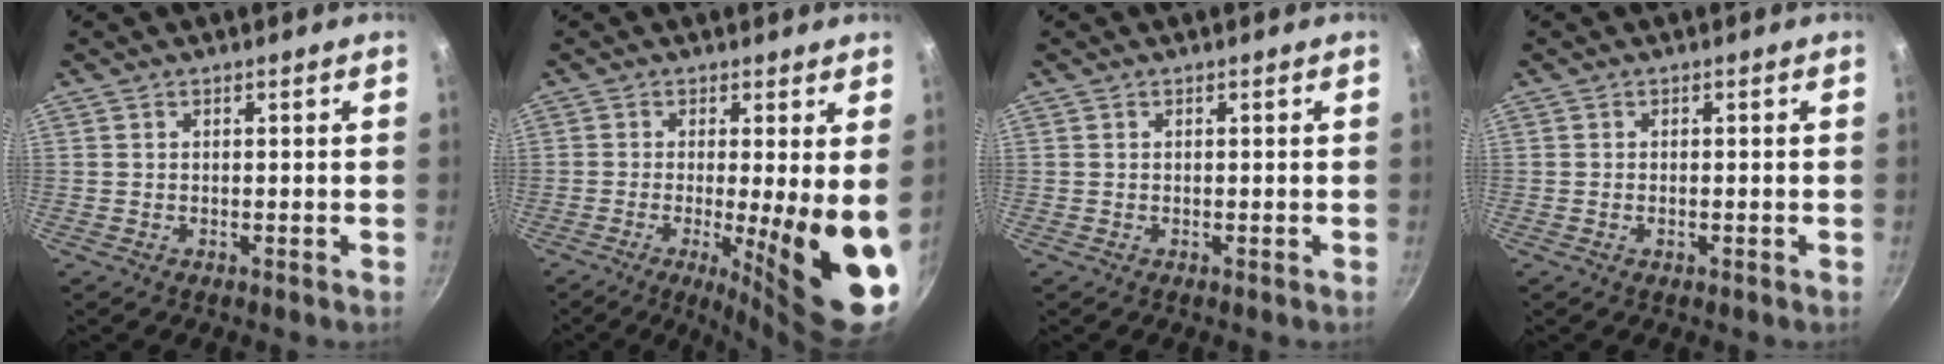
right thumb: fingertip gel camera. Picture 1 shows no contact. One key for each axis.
{"total": 14.3, "fx": -1.7, "fy": 2.4, "fz": 14.0, "tx": -0.180, "ty": -0.028, "tz": -0.017}
{"total": 0.0}
{"total": 0.7, "fx": -0.2, "fy": 0.3, "fz": 0.5, "tx": -0.011, "ty": 0.002, "tz": -0.003}